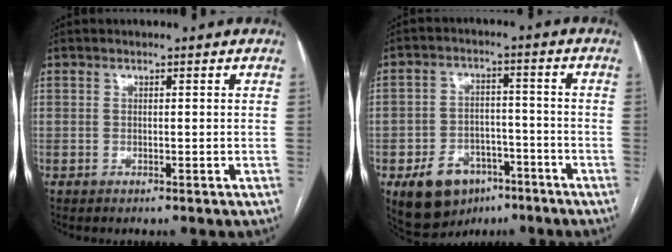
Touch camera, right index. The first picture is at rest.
{"total": 10.1, "force": [-5.6, 6.9, 4.8], "torque": [-0.086, 0.015, -0.079]}